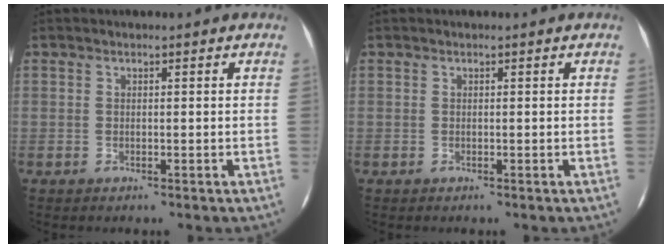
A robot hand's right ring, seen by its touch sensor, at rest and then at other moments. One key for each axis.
{"total": 0.0}